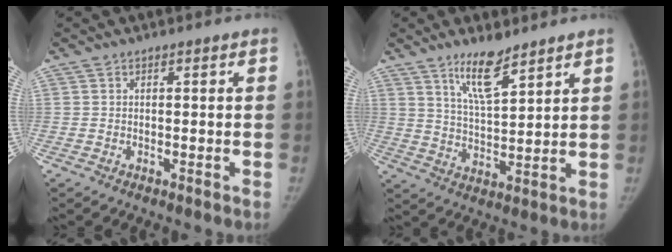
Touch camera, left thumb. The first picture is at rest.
{"total": 8.4, "force": [6.1, 2.1, 5.5], "torque": [-0.089, -0.048, 0.114]}